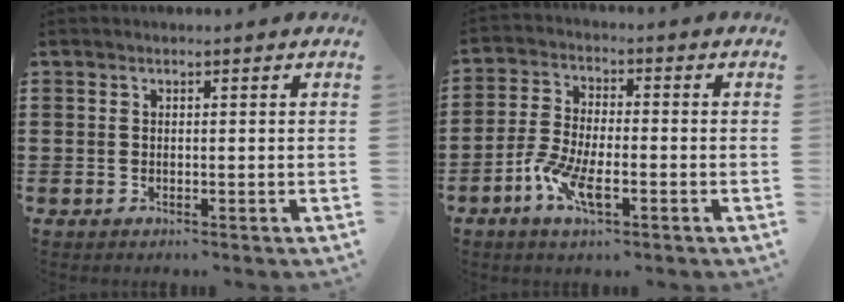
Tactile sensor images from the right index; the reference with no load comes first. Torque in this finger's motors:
{"motor_torque": [1.05, 1.09, 0.22, 0.11]}